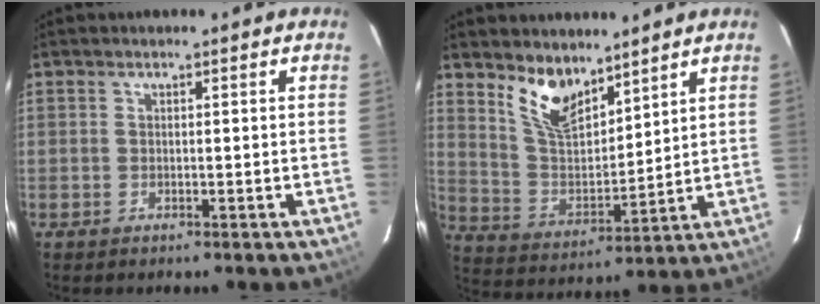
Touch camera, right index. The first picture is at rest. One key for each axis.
{"total": 10.6, "fx": 7.8, "fy": 4.5, "fz": 5.5, "tx": -0.107, "ty": -0.001, "tz": 0.158}